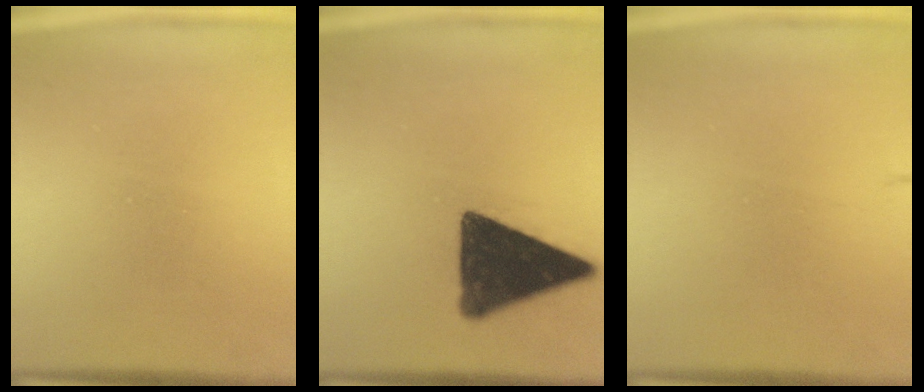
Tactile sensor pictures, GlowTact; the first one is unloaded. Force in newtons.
{"total": 15.2}
{"total": 1.6}